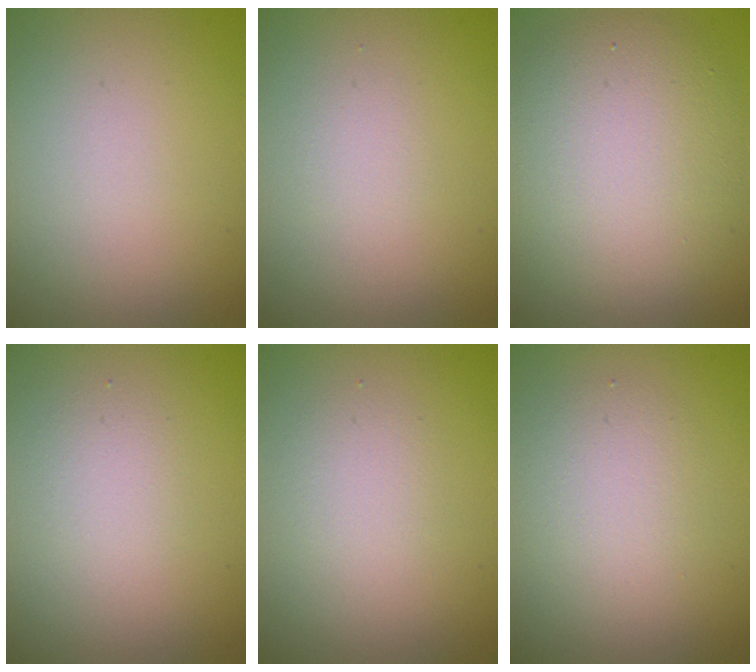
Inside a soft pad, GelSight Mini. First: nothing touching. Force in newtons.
{"total": 0.9, "press": 0.9, "slide": 0.0}
{"total": 7.8, "press": 7.8, "slide": 0.4}
{"total": 1.6, "press": 1.6, "slide": 0.3}
{"total": 1.8, "press": 1.8, "slide": 0.1}
{"total": 2.7, "press": 2.7, "slide": 0.0}